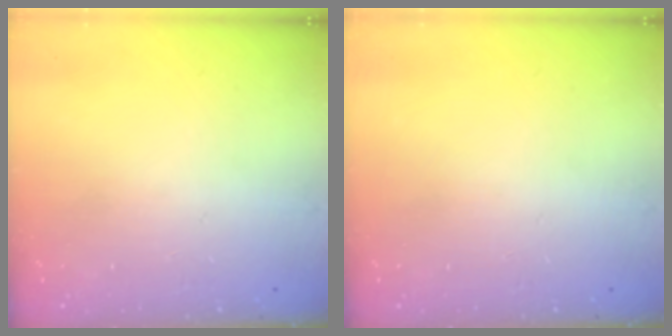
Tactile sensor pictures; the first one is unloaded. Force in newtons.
{"total": 0.0}